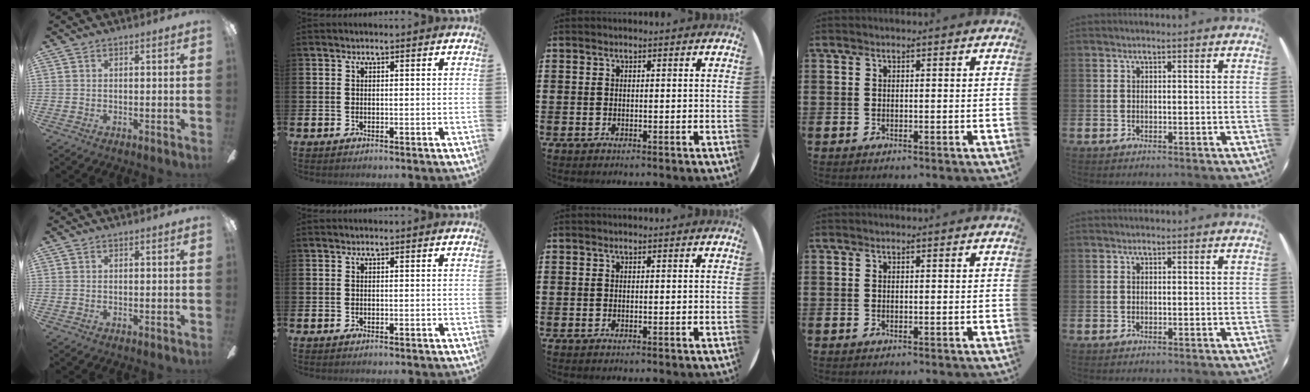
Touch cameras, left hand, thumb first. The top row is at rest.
{}